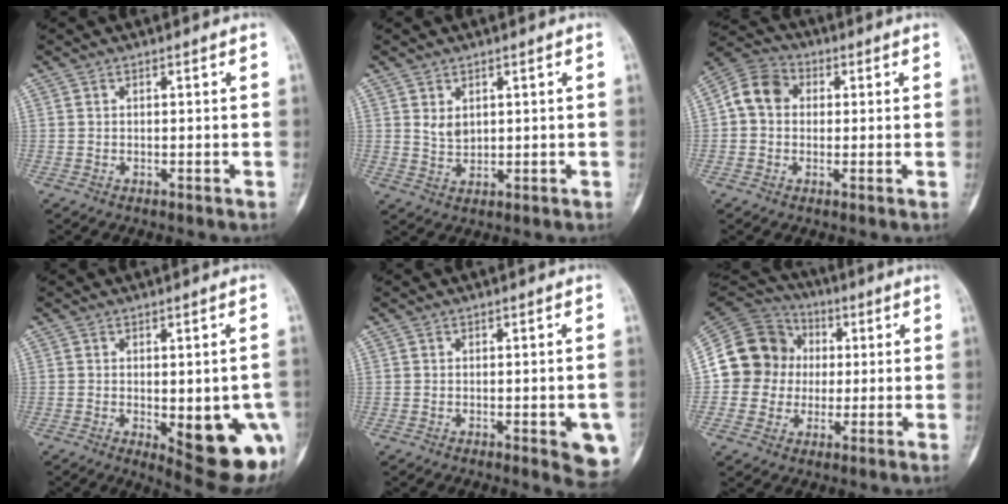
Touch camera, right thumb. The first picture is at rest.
{"total": 2.9, "force": [1.2, 1.9, 1.7], "torque": [-0.024, -0.012, 0.028]}
{"total": 7.8, "force": [0.8, 6.4, 4.4], "torque": [-0.070, 0.023, 0.001]}
{"total": 14.0, "force": [-3.8, 4.8, 12.6], "torque": [-0.125, -0.006, -0.029]}
{"total": 7.1, "force": [-2.2, 2.1, 6.5], "torque": [-0.058, -0.002, -0.021]}
{"total": 14.7, "force": [0.7, 13.7, 5.1], "torque": [-0.069, 0.032, 0.012]}